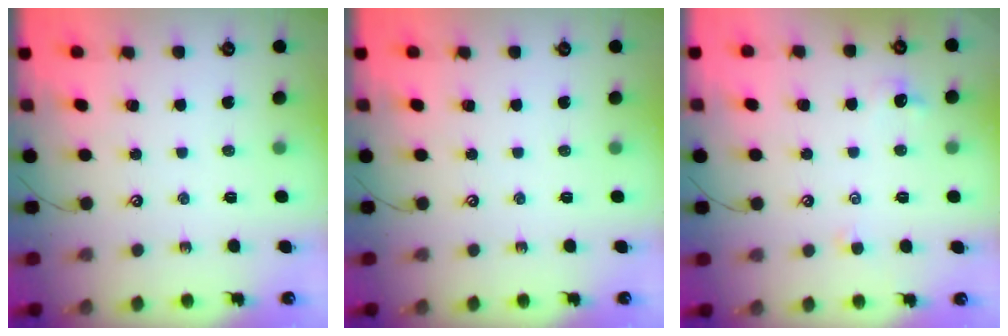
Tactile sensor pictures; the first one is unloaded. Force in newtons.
{"total": 0.0}
{"total": 1.0, "press": 0.8, "slide": 0.5}